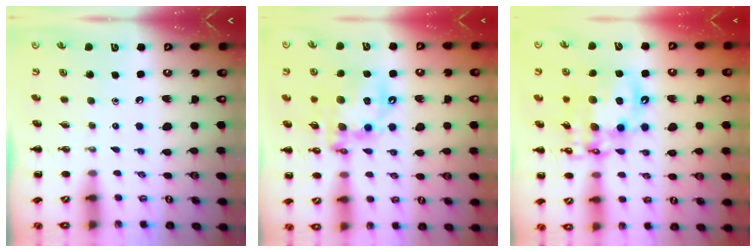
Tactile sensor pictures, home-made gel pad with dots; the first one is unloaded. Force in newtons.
{"total": 15.8, "press": 15.4, "slide": 3.5}
{"total": 17.3, "press": 16.9, "slide": 3.9}